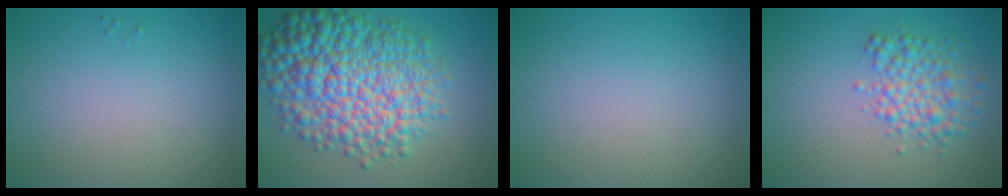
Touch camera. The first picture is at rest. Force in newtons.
{"total": 12.3, "press": 12.3, "slide": 0.2}
{"total": 0.0}
{"total": 4.1, "press": 4.1, "slide": 0.0}